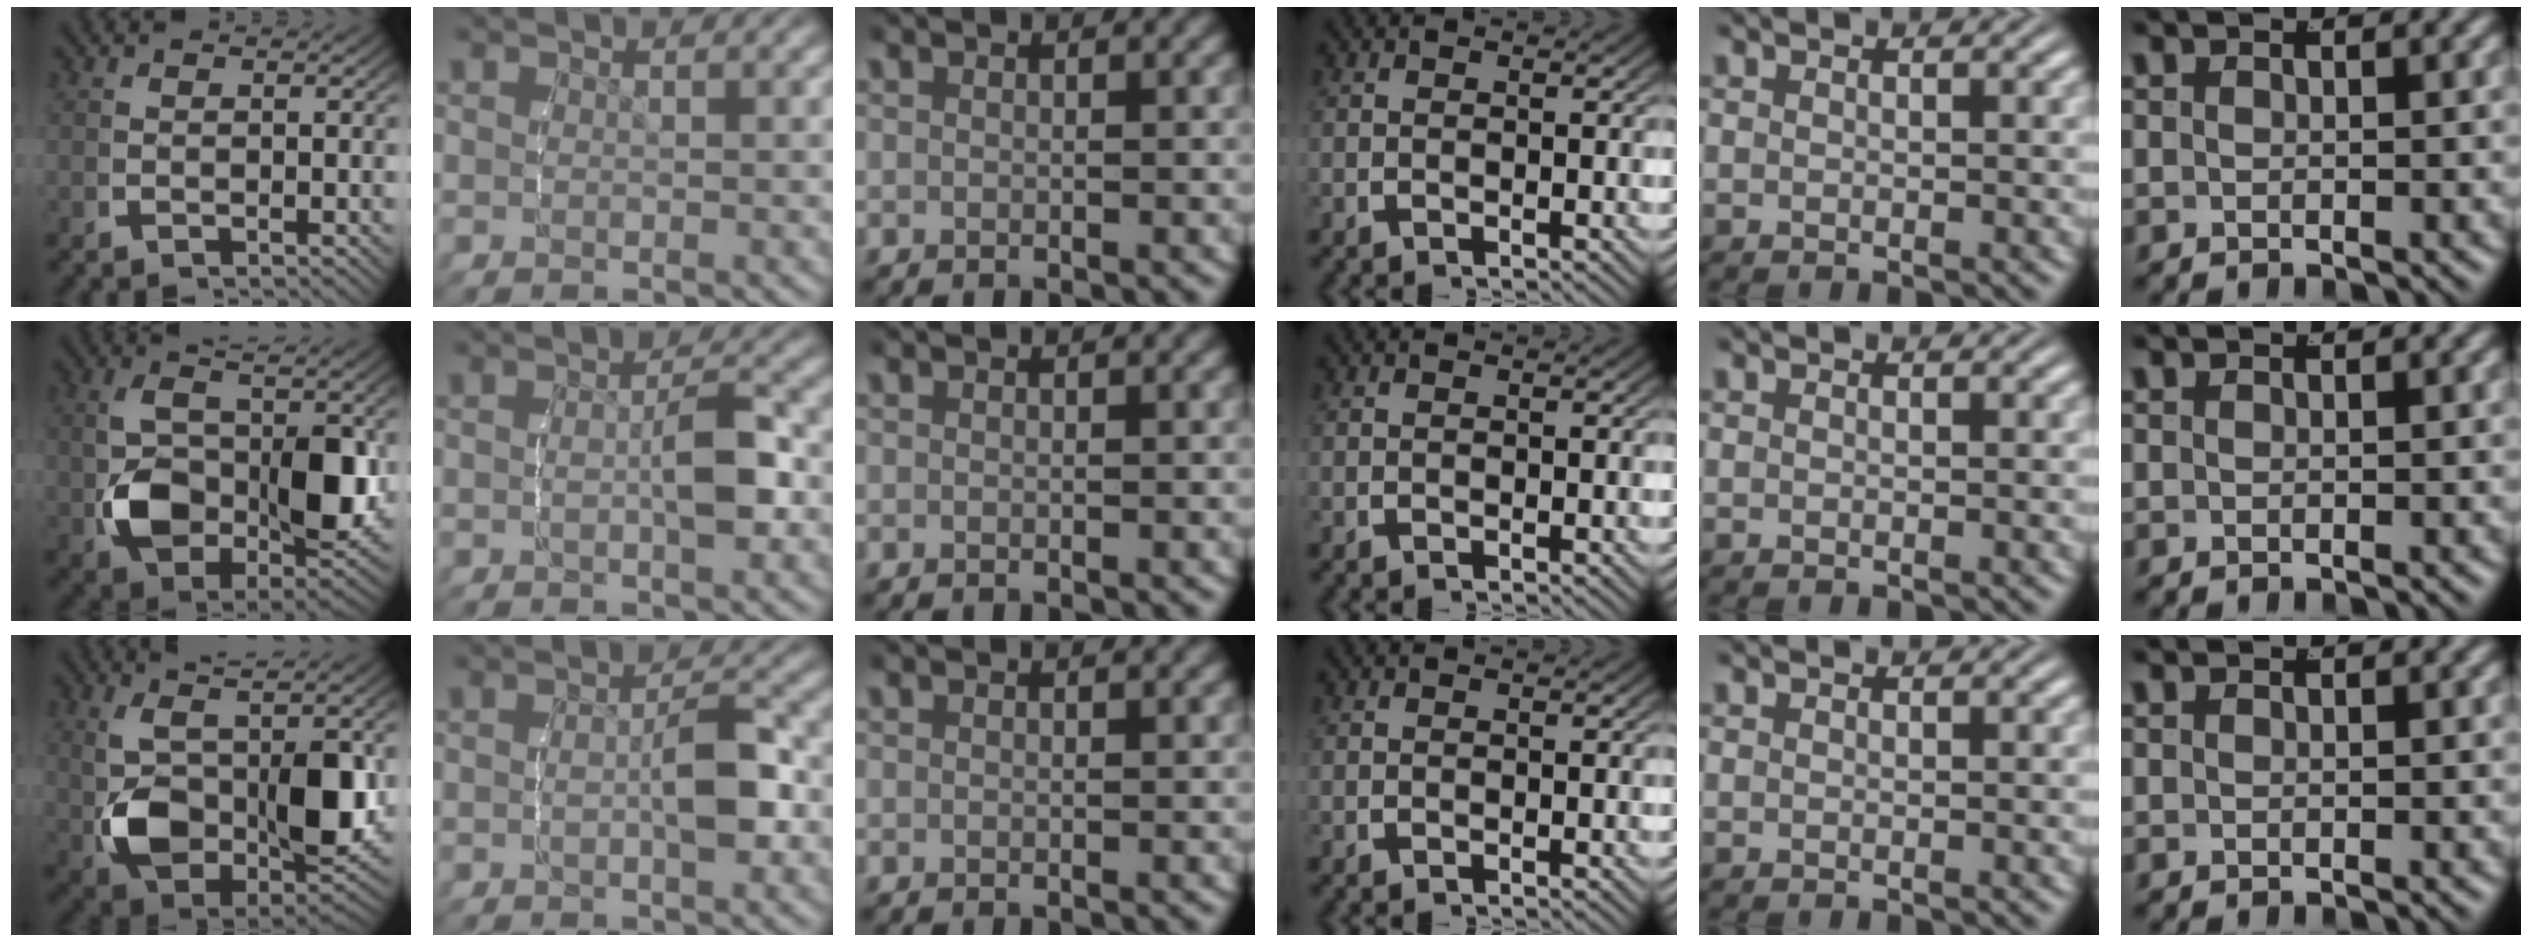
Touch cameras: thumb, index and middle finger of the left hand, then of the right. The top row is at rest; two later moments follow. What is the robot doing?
{"motion": "lift_and_place", "object": "stress ball aka squeeze ball"}